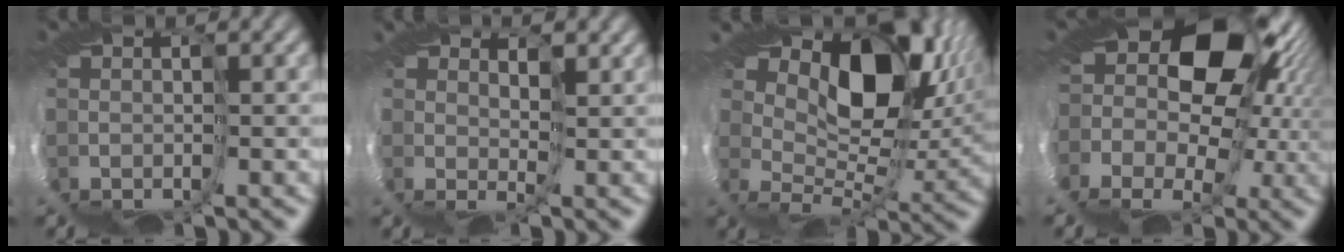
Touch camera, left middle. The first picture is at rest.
{"total": 3.3, "force": [3.1, 0.3, 1.1], "torque": [0.000, 0.012, 0.037]}
{"total": 10.9, "force": [8.0, 3.8, 6.4], "torque": [-0.112, -0.008, 0.155]}
{"total": 13.1, "force": [5.4, 7.4, 9.4], "torque": [-0.156, -0.017, 0.097]}